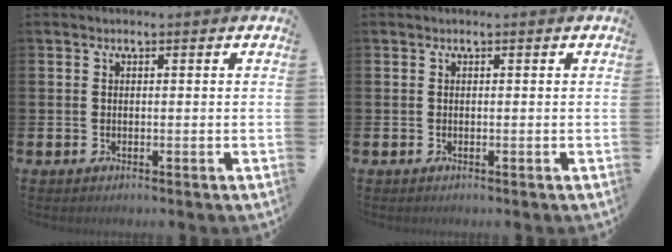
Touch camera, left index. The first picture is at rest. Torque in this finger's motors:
{"motor_torque": [0.00, 0.00, 0.00, 0.00]}